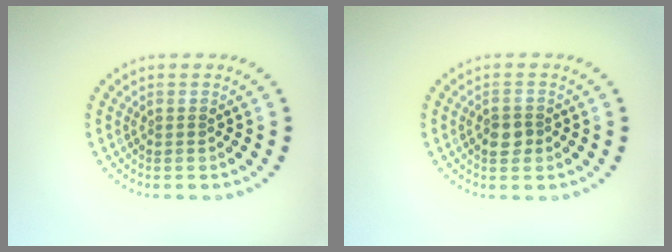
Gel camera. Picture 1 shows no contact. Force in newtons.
{"total": 1.7, "press": 1.7, "slide": 0.5}